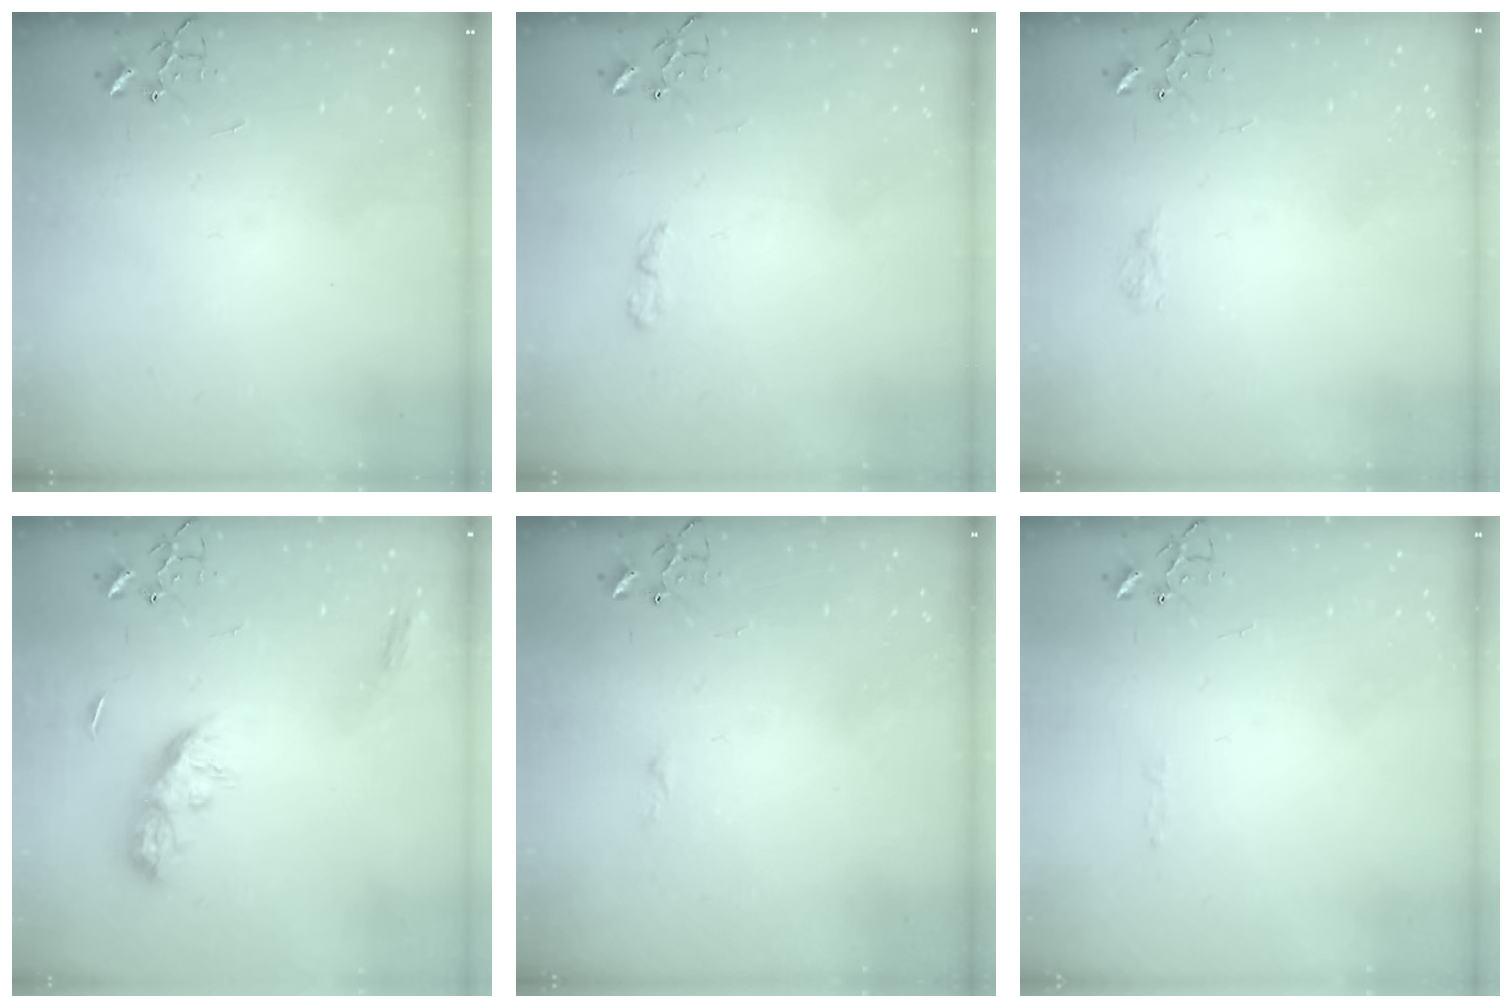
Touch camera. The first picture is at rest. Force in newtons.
{"total": 4.4, "press": 4.3, "slide": 0.5}
{"total": 6.1, "press": 6.1, "slide": 0.7}
{"total": 9.2, "press": 9.2, "slide": 0.1}
{"total": 3.4, "press": 3.4, "slide": 0.4}
{"total": 2.6, "press": 2.6, "slide": 0.3}